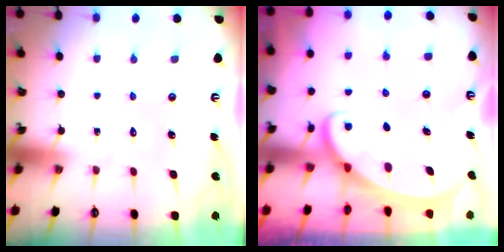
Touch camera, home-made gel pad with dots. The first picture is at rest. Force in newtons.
{"total": 2.0, "press": 2.0, "slide": 0.2}